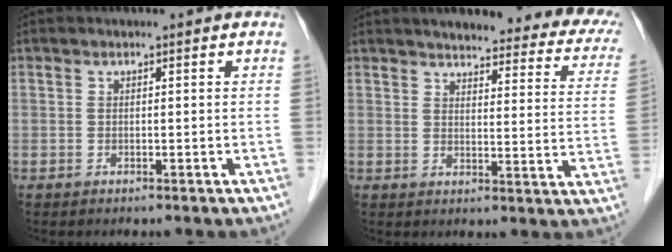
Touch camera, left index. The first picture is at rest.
{"total": 20.7, "force": [17.6, 4.6, 9.8], "torque": [-0.095, -0.023, 0.183]}